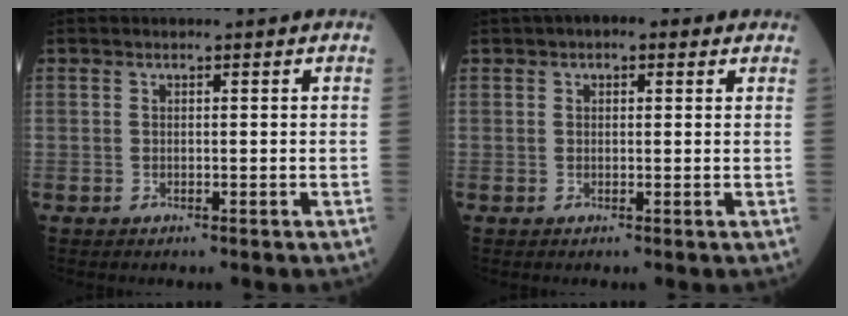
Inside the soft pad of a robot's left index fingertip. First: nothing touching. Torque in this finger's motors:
{"motor_torque": [1.08, -1.06, 0.55, 0.12]}